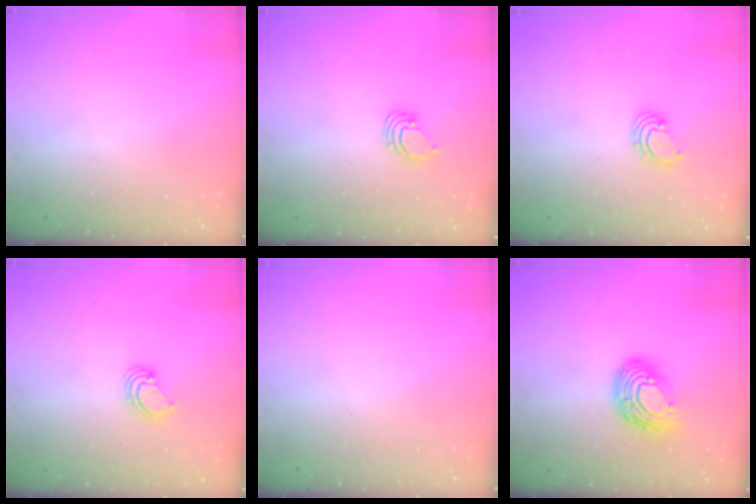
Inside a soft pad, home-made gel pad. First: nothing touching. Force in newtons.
{"total": 1.4, "press": 1.4, "slide": 0.1}
{"total": 1.8, "press": 1.7, "slide": 0.7}
{"total": 3.3, "press": 3.3, "slide": 0.2}
{"total": 0.0}
{"total": 12.4, "press": 12.4, "slide": 1.0}